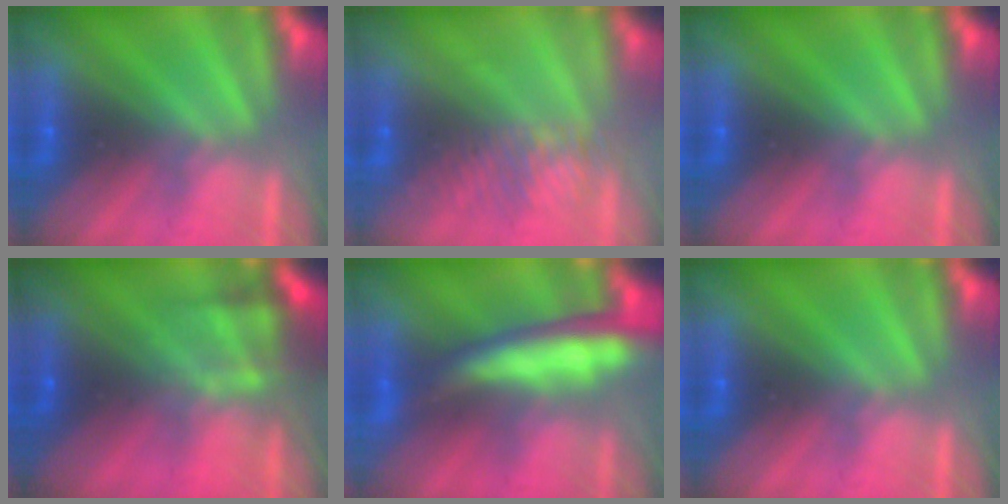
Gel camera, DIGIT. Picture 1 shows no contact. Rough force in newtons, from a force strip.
{"total": 8.7}
{"total": 0.0}
{"total": 7.1}
{"total": 8.1}
{"total": 0.0}